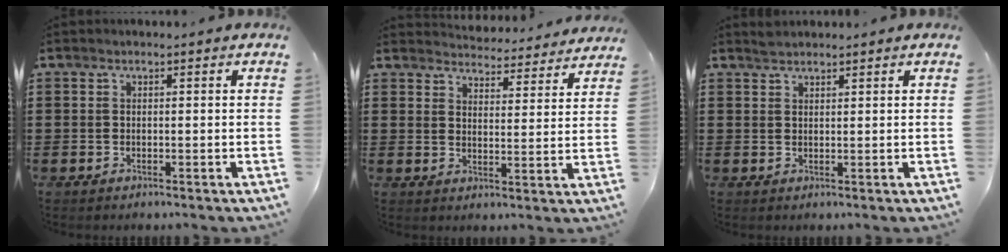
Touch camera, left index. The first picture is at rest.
{"total": 4.4, "force": [4.4, 0.0, 0.0], "torque": [-0.013, -0.033, 0.074]}
{"total": 1.4, "force": [1.4, 0.2, 0.2], "torque": [-0.006, 0.000, 0.027]}